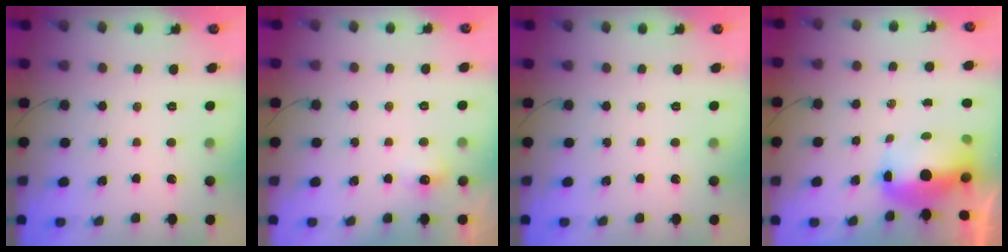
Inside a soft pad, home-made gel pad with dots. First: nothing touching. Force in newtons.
{"total": 4.2, "press": 4.1, "slide": 1.0}
{"total": 0.0}
{"total": 8.7, "press": 8.6, "slide": 1.7}